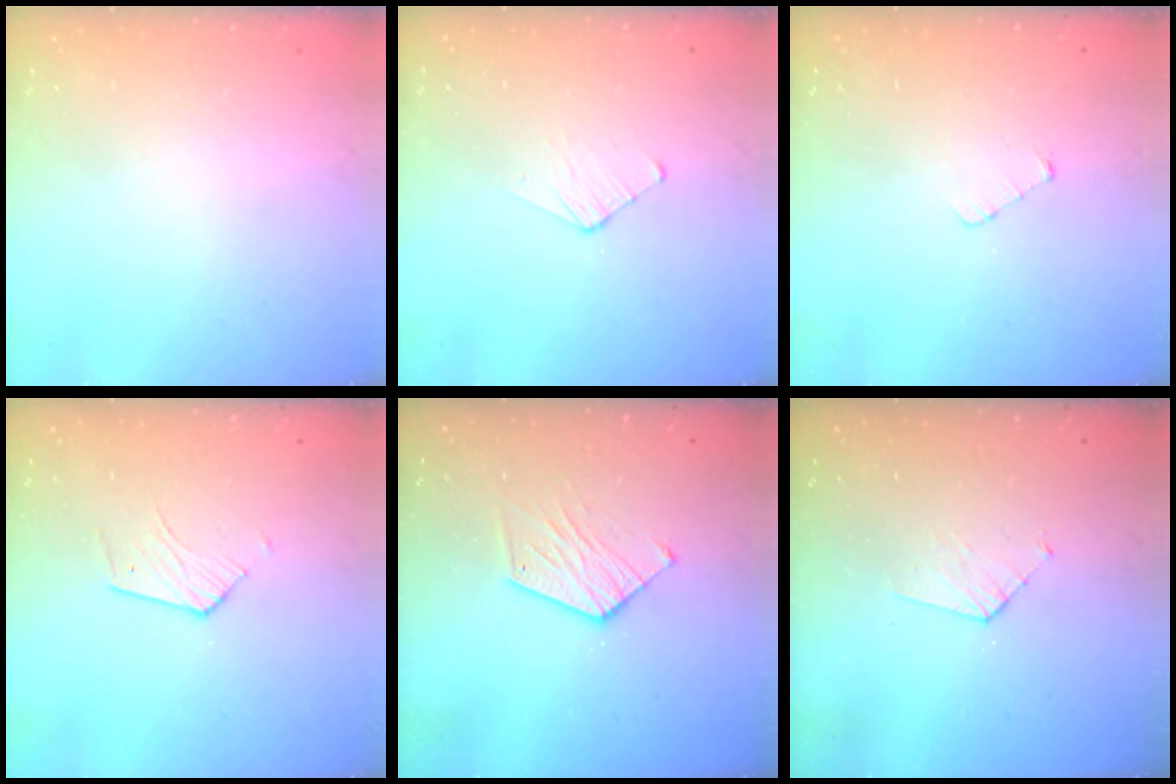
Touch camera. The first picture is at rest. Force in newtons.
{"total": 2.8, "press": 2.7, "slide": 0.3}
{"total": 2.5, "press": 2.5, "slide": 0.2}
{"total": 5.8, "press": 5.8, "slide": 0.5}
{"total": 8.5, "press": 8.5, "slide": 0.1}
{"total": 3.8, "press": 3.7, "slide": 0.3}